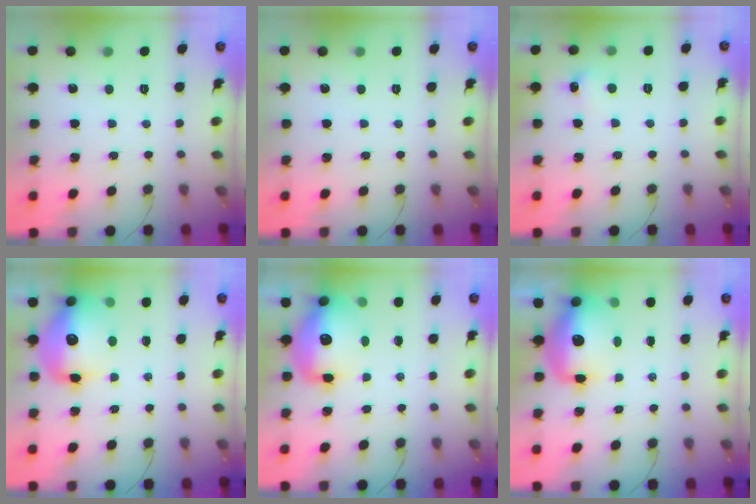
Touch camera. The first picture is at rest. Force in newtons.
{"total": 0.0}
{"total": 4.8, "press": 4.6, "slide": 1.4}
{"total": 16.2, "press": 15.6, "slide": 4.1}
{"total": 13.2, "press": 12.8, "slide": 3.2}
{"total": 12.3, "press": 11.8, "slide": 3.4}